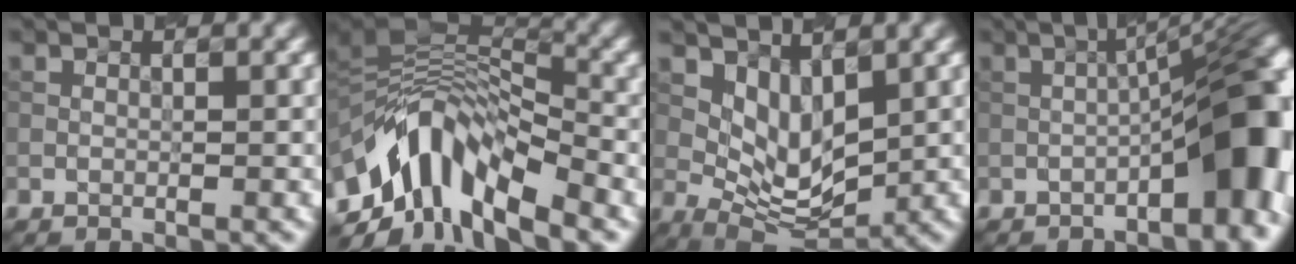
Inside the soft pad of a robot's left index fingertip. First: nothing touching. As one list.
[{"total": 11.3, "force": [-4.8, 4.9, 9.0], "torque": [-0.145, 0.021, -0.092]}, {"total": 5.1, "force": [2.3, 2.7, 3.6], "torque": [-0.071, -0.015, 0.049]}, {"total": 9.7, "force": [-3.0, 2.5, 8.9], "torque": [-0.116, 0.020, -0.047]}]